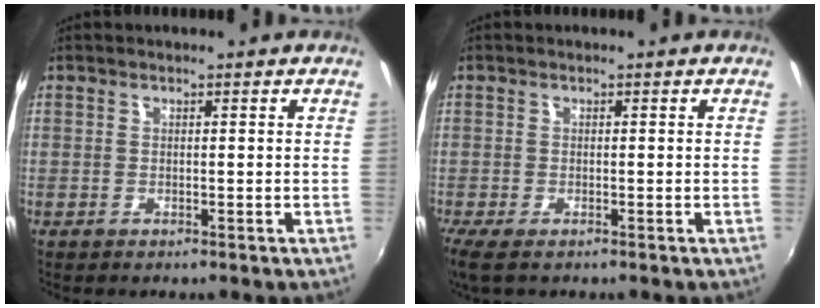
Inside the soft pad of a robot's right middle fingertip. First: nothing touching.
{"total": 3.7, "force": [-2.4, 0.8, 2.6], "torque": [-0.055, -0.018, -0.041]}